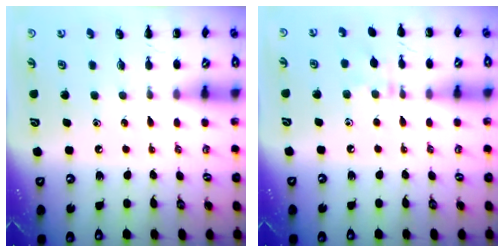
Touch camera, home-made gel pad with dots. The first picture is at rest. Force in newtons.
{"total": 6.4, "press": 6.2, "slide": 1.6}